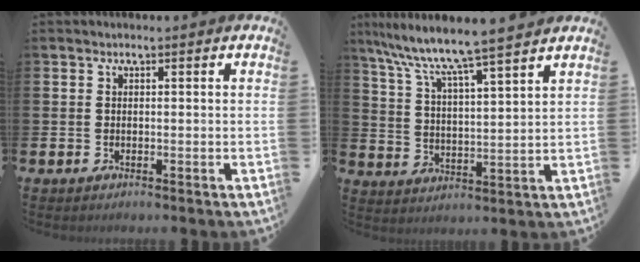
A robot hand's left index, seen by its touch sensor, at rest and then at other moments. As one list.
[{"total": 8.4, "force": [7.7, 0.0, 3.2], "torque": [-0.094, -0.053, 0.131]}]